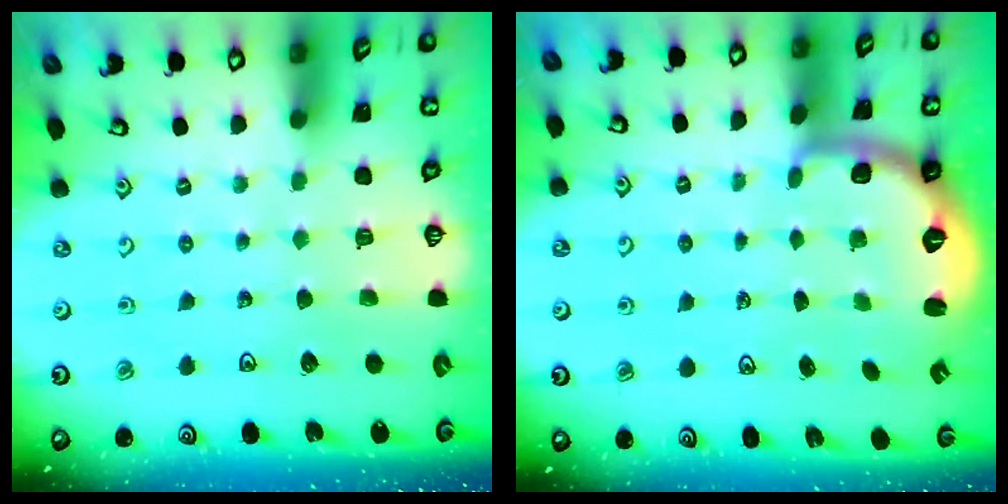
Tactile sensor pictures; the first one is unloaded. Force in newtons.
{"total": 2.5, "press": 2.0, "slide": 1.5}